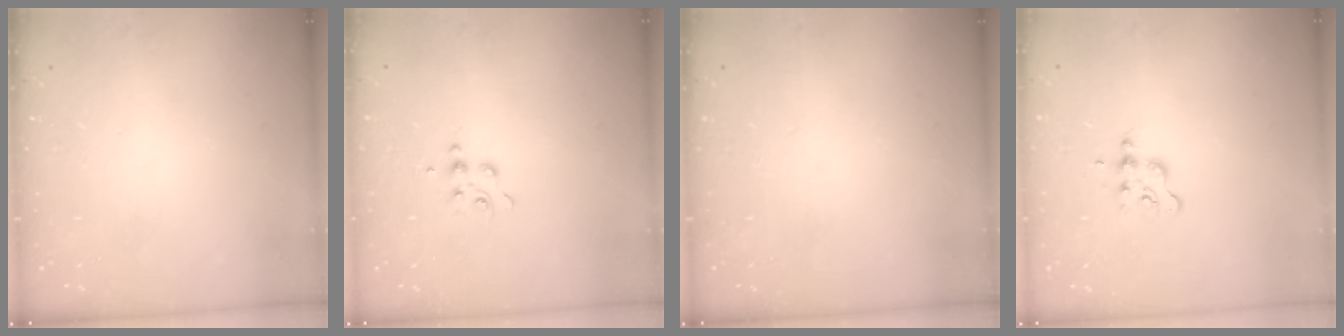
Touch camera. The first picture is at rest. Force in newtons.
{"total": 5.6, "press": 5.5, "slide": 0.8}
{"total": 0.0}
{"total": 3.5, "press": 3.5, "slide": 0.5}